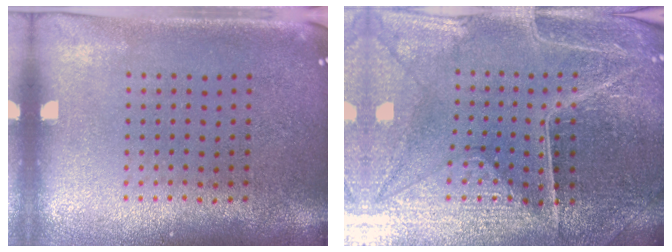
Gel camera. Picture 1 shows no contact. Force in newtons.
{"total": 4.0, "press": 4.0, "slide": 0.6}